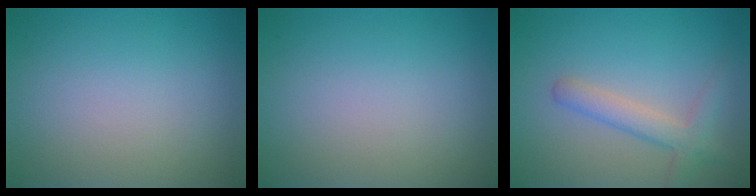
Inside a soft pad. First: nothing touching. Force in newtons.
{"total": 0.0}
{"total": 2.8, "press": 2.8, "slide": 0.1}